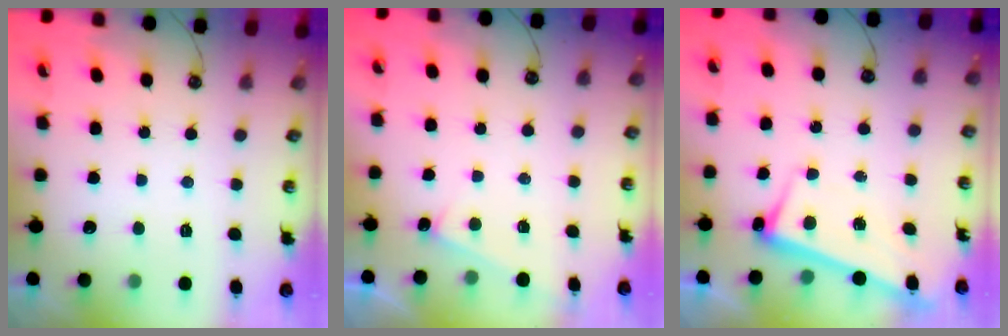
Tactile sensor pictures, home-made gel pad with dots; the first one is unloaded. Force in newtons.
{"total": 7.3, "press": 7.3, "slide": 0.3}
{"total": 2.7, "press": 2.5, "slide": 1.0}